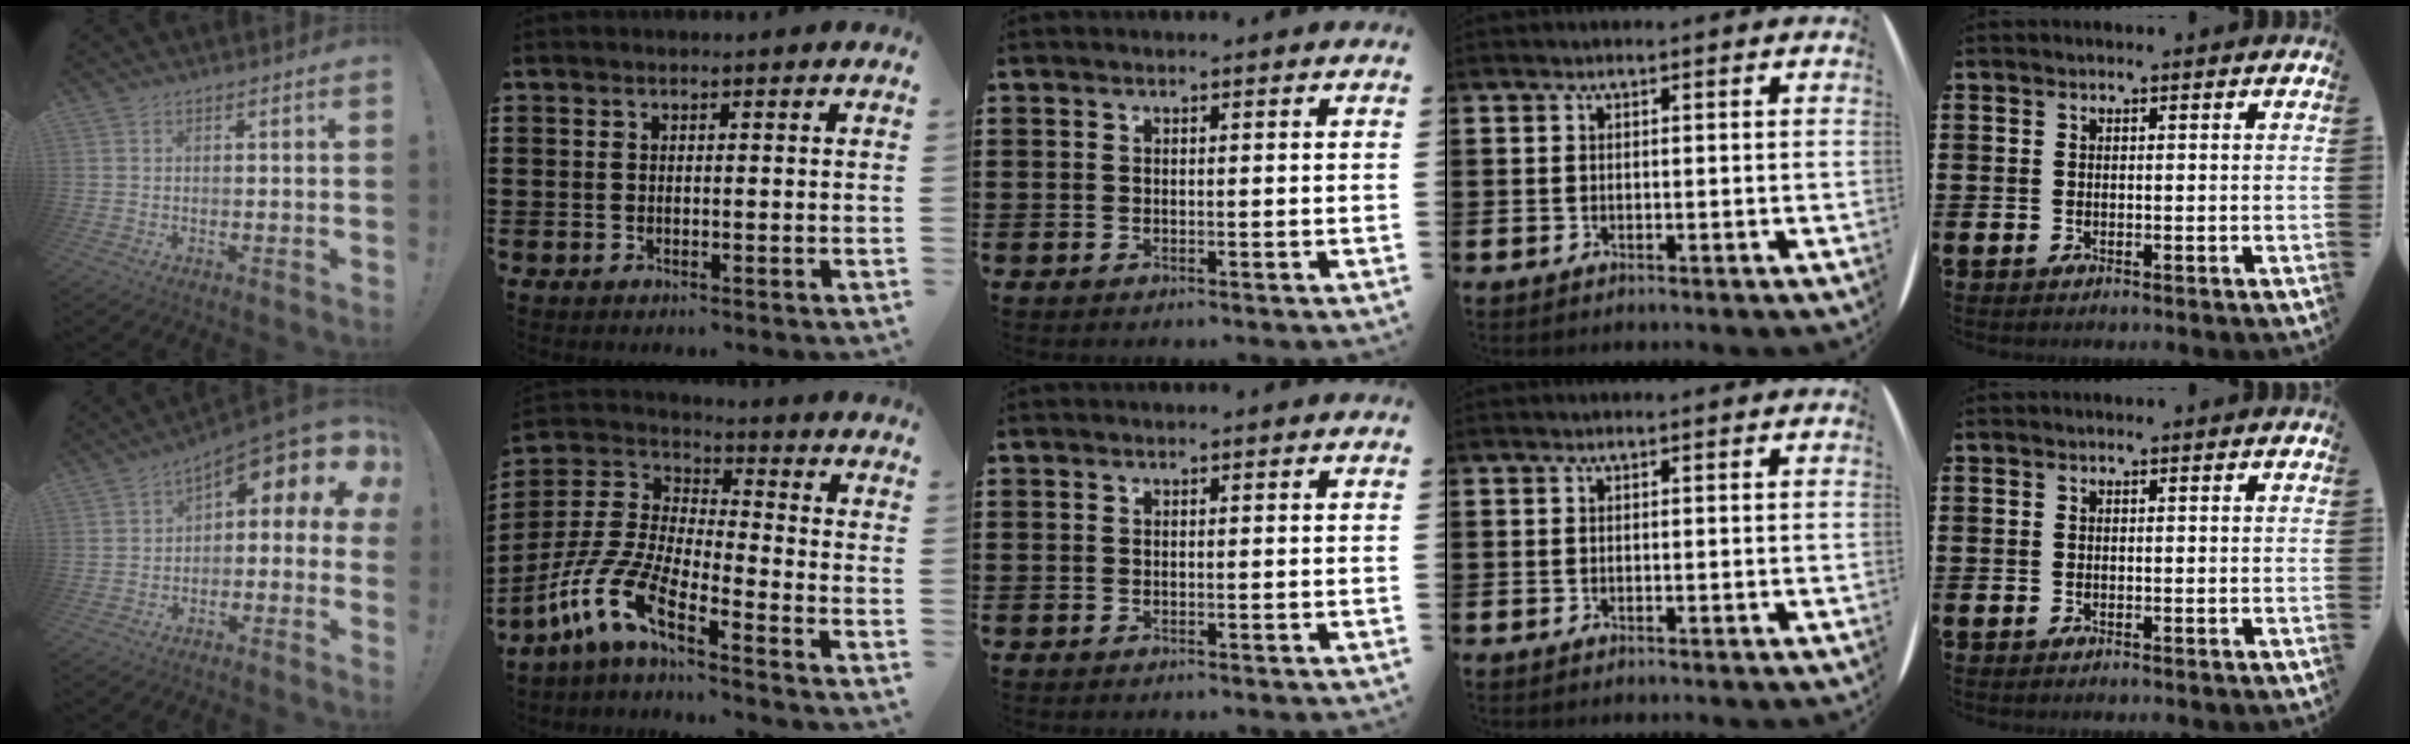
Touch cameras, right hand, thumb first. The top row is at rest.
{"thumb": {"total": 8.5, "force": [3.7, 3.3, 6.9], "torque": [-0.083, -0.042, 0.052]}, "index": {"total": 9.2, "force": [-7.1, 1.9, 5.6], "torque": [-0.161, -0.019, -0.153]}}